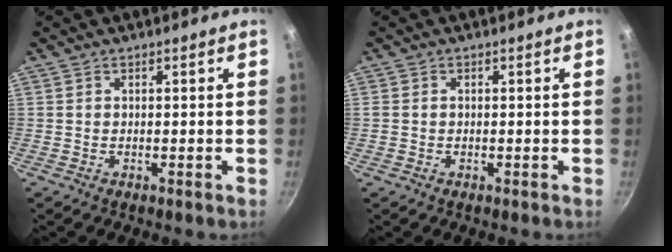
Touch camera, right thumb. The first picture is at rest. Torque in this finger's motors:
{"motor_torque": [-0.10, -0.53, 0.32, 0.17, -0.07]}